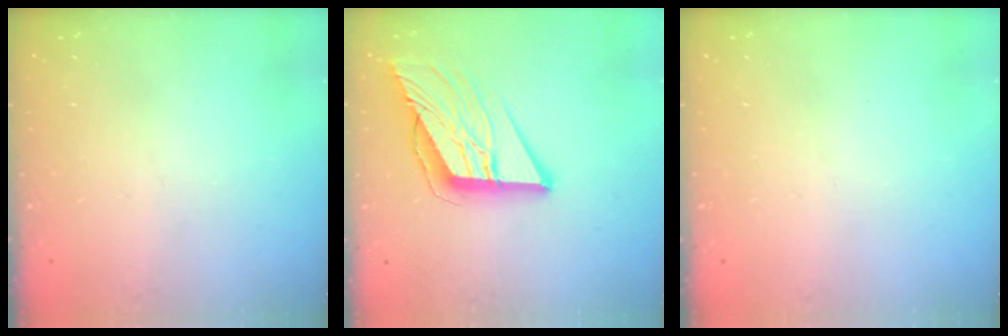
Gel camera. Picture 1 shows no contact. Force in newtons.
{"total": 11.3, "press": 11.2, "slide": 1.5}
{"total": 0.0}